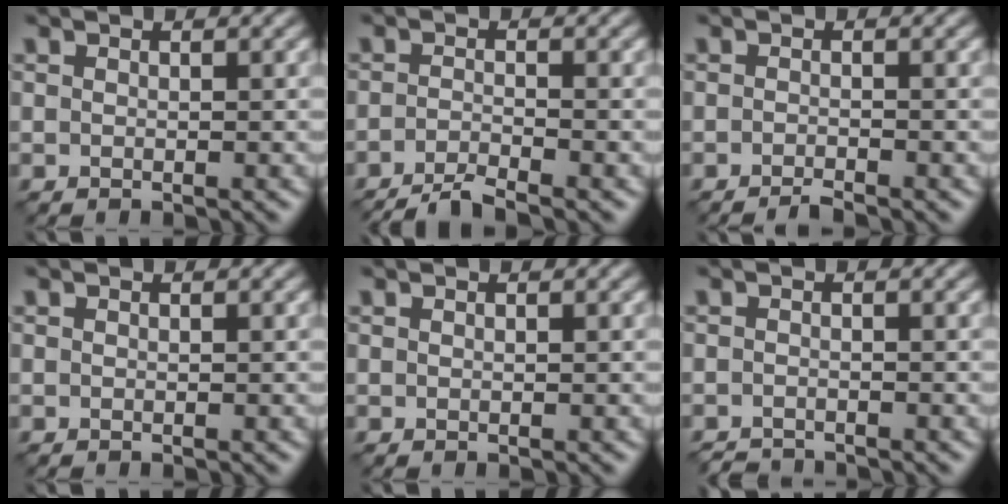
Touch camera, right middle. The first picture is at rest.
{"total": 3.7, "force": [-2.9, 0.6, 2.1], "torque": [-0.028, -0.002, -0.064]}
{"total": 1.5, "force": [-1.2, 0.2, 0.9], "torque": [-0.007, 0.001, -0.028]}
{"total": 0.0}
{"total": 0.0}
{"total": 1.7, "force": [-1.7, 0.1, 0.2], "torque": [0.001, -0.004, -0.032]}